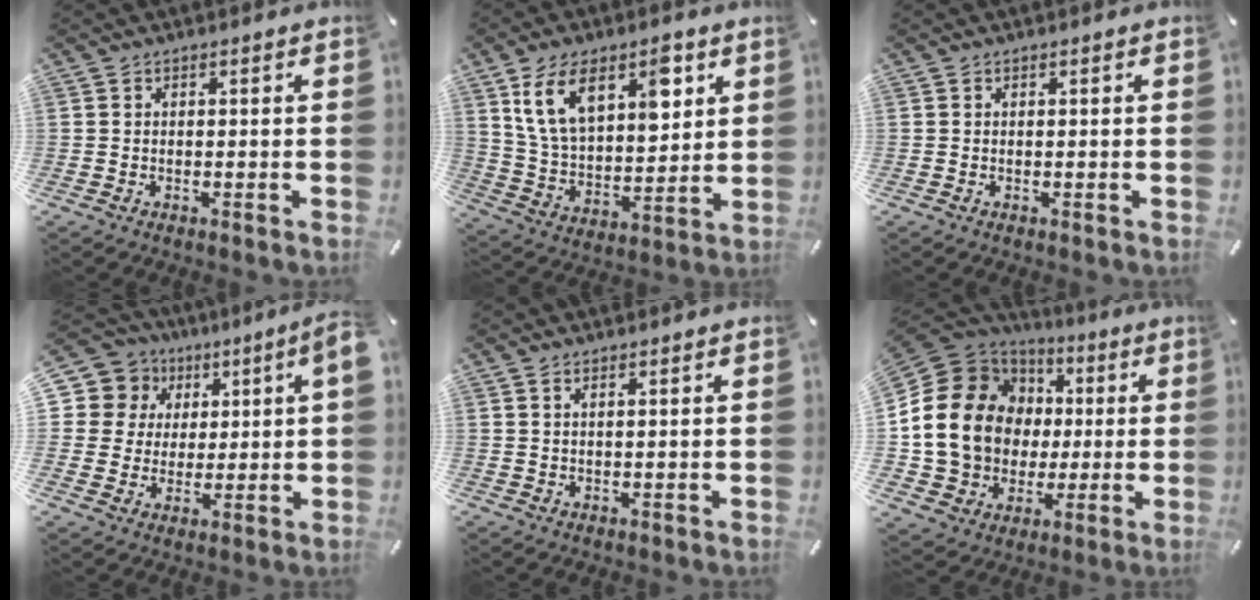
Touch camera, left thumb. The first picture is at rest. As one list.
[{"total": 15.1, "force": [8.5, 8.5, 9.2], "torque": [-0.169, -0.028, 0.153]}, {"total": 0.0}, {"total": 9.8, "force": [3.6, 8.6, 3.0], "torque": [-0.072, -0.018, 0.070]}, {"total": 1.2, "force": [0.9, -0.1, 0.8], "torque": [-0.017, -0.003, 0.017]}, {"total": 20.4, "force": [1.9, 17.8, 9.7], "torque": [-0.202, -0.014, 0.055]}]